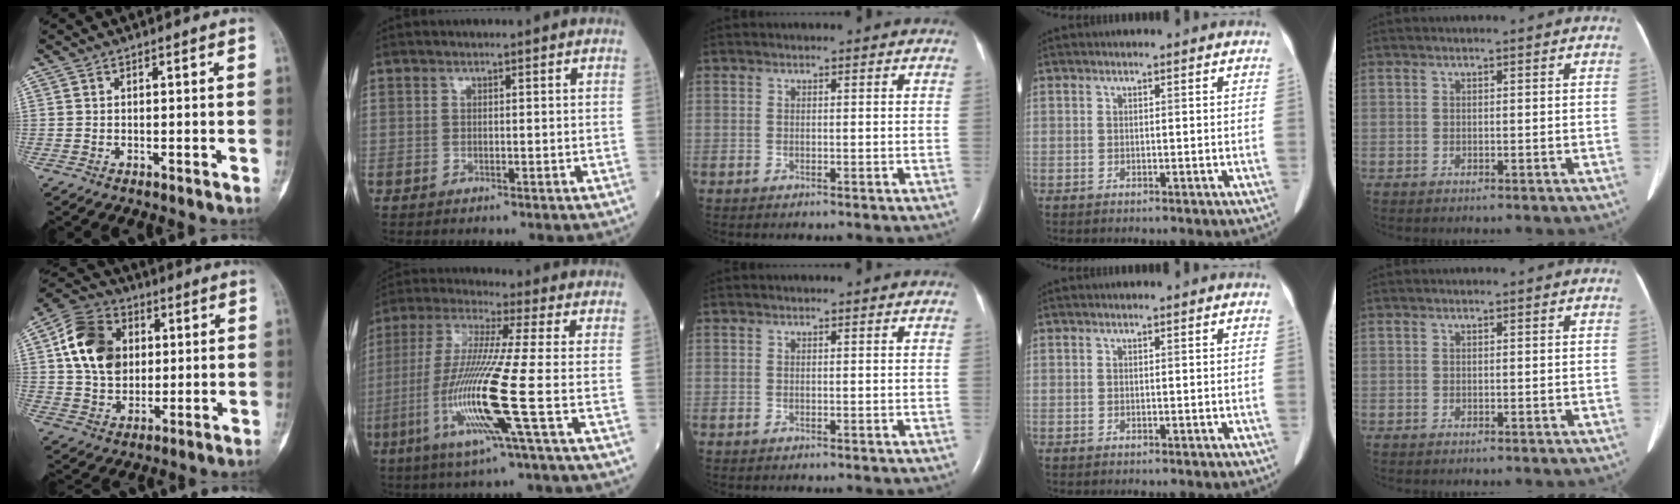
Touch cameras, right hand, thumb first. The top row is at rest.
{"thumb": {"total": 14.7, "force": [3.1, 11.2, 9.0], "torque": [-0.139, 0.004, 0.051]}, "index": {"total": 14.6, "force": [-4.2, -1.8, 13.9], "torque": [-0.295, -0.022, -0.090]}}